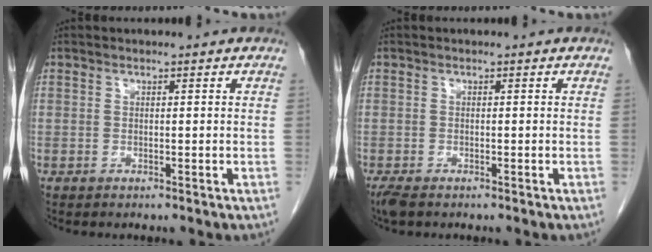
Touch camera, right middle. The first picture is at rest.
{"total": 2.6, "force": [-2.0, 0.9, 1.5], "torque": [-0.035, -0.010, -0.033]}